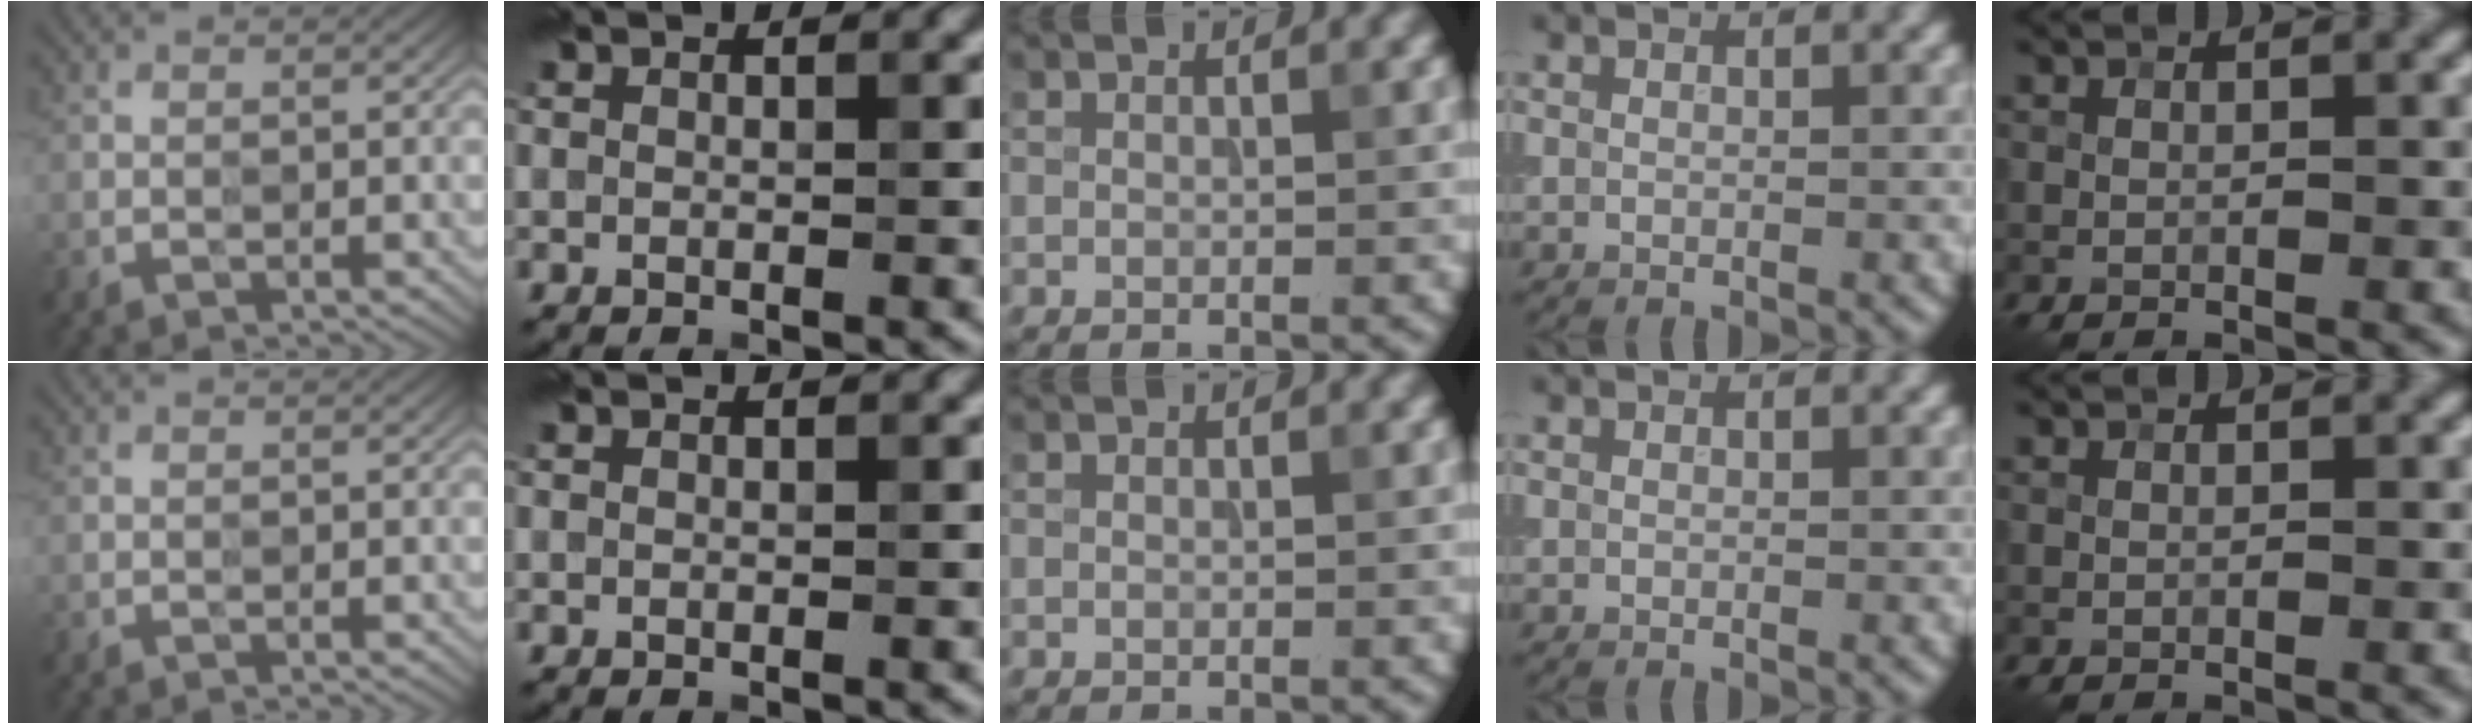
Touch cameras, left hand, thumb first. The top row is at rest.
{}